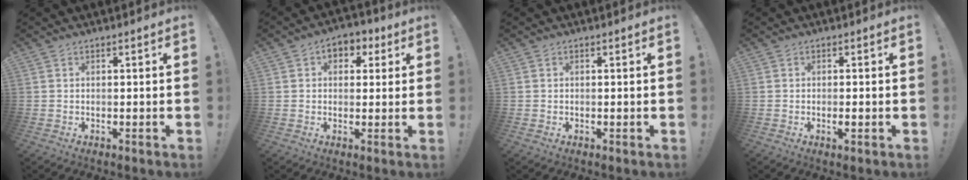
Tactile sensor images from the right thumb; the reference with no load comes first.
{"total": 5.7, "force": [1.6, 4.5, 3.1], "torque": [-0.029, -0.003, 0.027]}
{"total": 0.0}
{"total": 1.8, "force": [-0.6, 0.2, 1.7], "torque": [-0.026, -0.002, -0.010]}